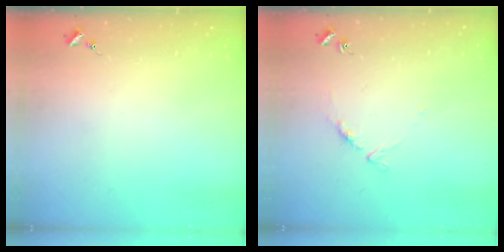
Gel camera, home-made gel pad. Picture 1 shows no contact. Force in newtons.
{"total": 5.5, "press": 5.5, "slide": 0.4}